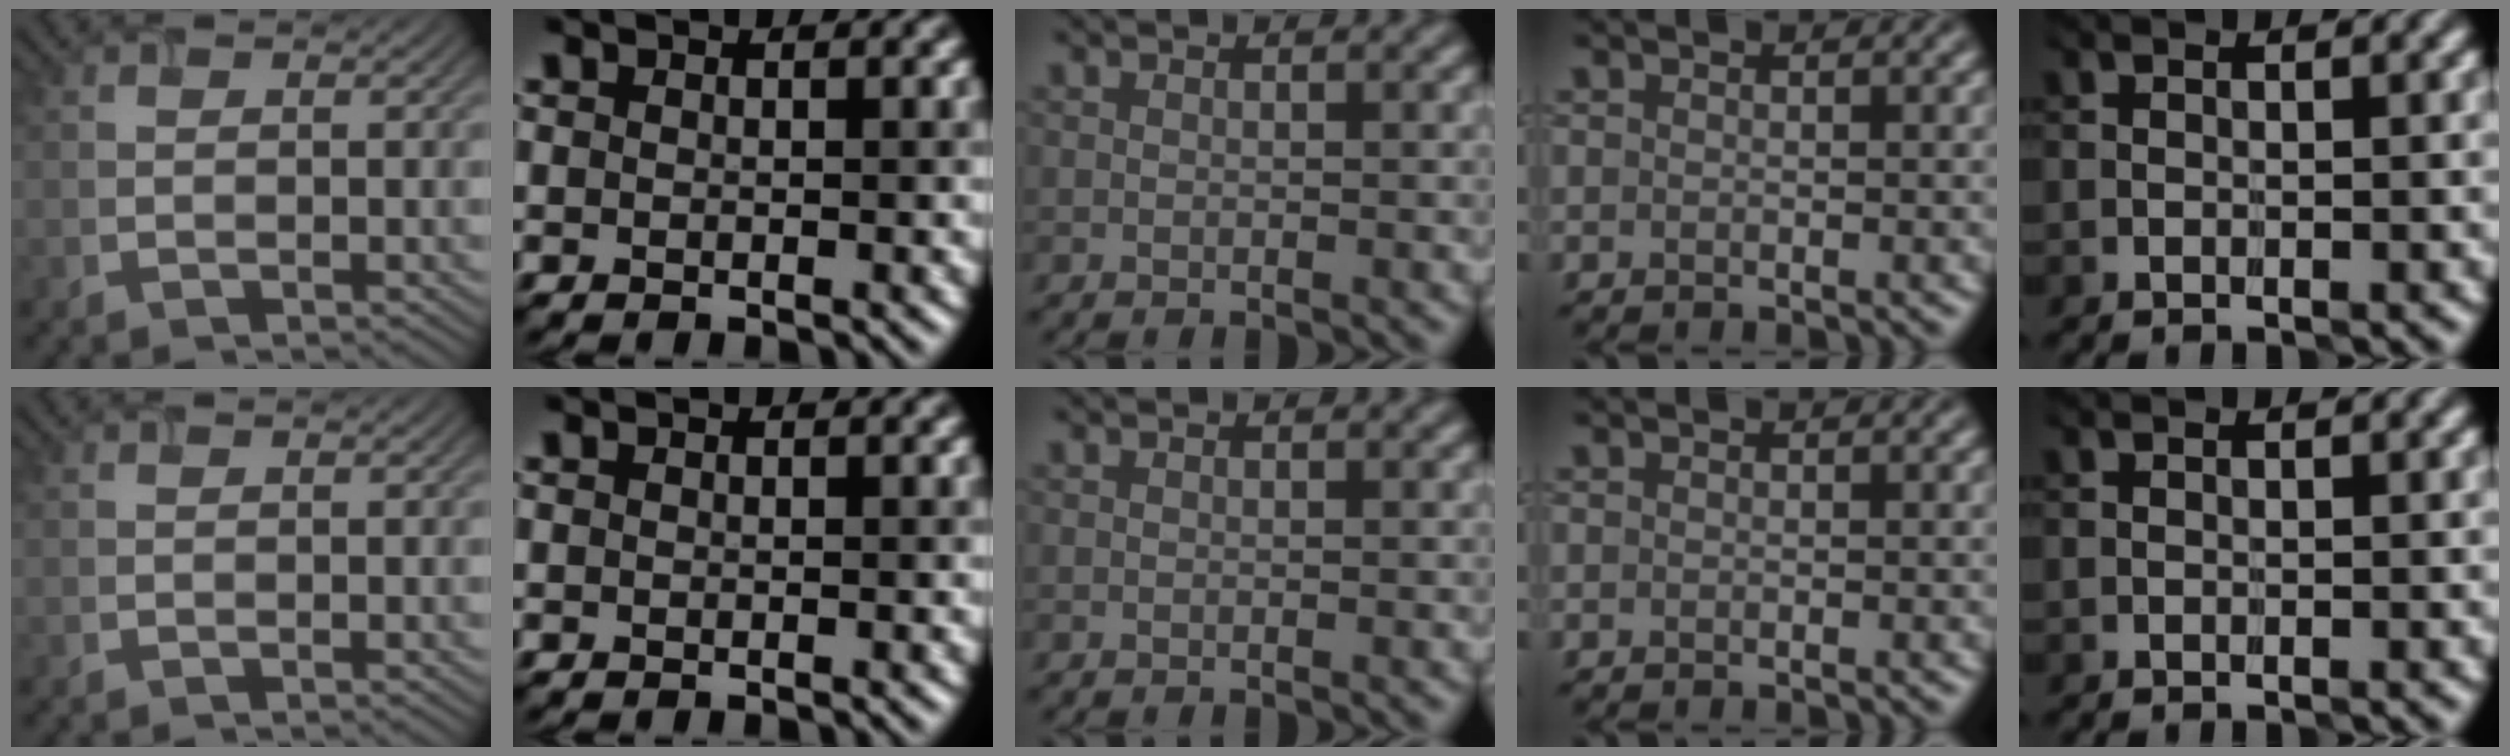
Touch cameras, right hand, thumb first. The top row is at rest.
{}